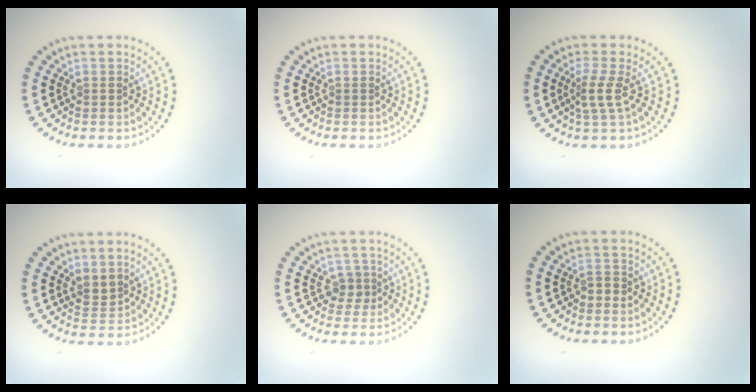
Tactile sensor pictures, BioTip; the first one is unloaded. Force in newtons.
{"total": 0.0}
{"total": 2.3, "press": 1.6, "slide": 1.7}
{"total": 1.6, "press": 1.4, "slide": 0.8}
{"total": 1.6, "press": 1.3, "slide": 1.0}
{"total": 1.0, "press": 1.0, "slide": 0.4}